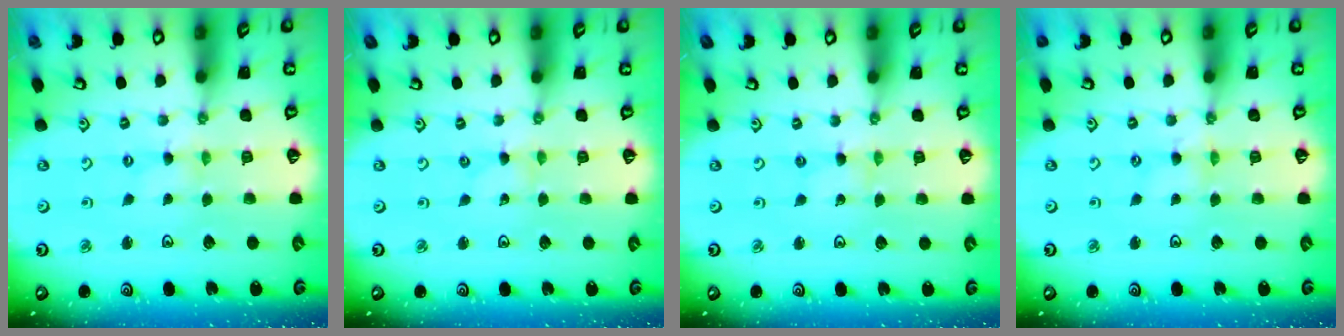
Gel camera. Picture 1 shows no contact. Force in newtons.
{"total": 0.0}
{"total": 0.9, "press": 0.8, "slide": 0.1}
{"total": 0.0}